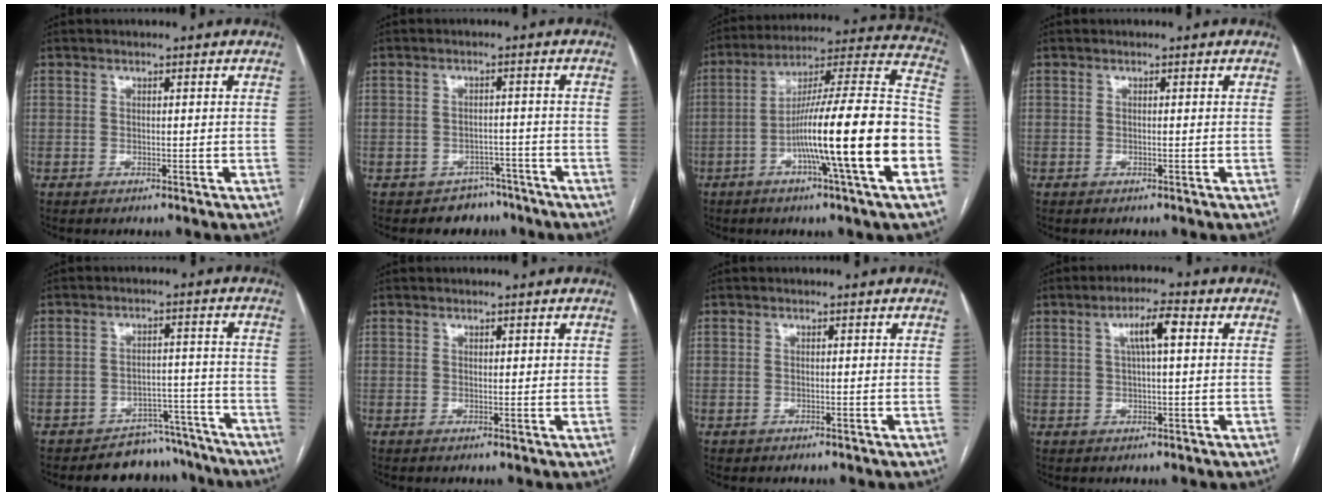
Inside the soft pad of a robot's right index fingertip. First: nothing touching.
{"total": 4.4, "force": [-3.4, 2.8, -0.4], "torque": [0.012, 0.016, -0.046]}
{"total": 22.9, "force": [-7.0, -0.3, 21.8], "torque": [-0.298, 0.004, -0.119]}
{"total": 0.0}
{"total": 8.3, "force": [-7.4, 3.7, -0.2], "torque": [0.033, 0.040, -0.102]}
{"total": 0.7, "force": [0.4, 0.3, 0.5], "torque": [-0.003, 0.001, 0.005]}
{"total": 0.6, "force": [-0.4, 0.5, -0.1], "torque": [-0.005, 0.004, -0.006]}
{"total": 5.0, "force": [1.3, 0.6, 4.8], "torque": [-0.088, 0.011, 0.024]}